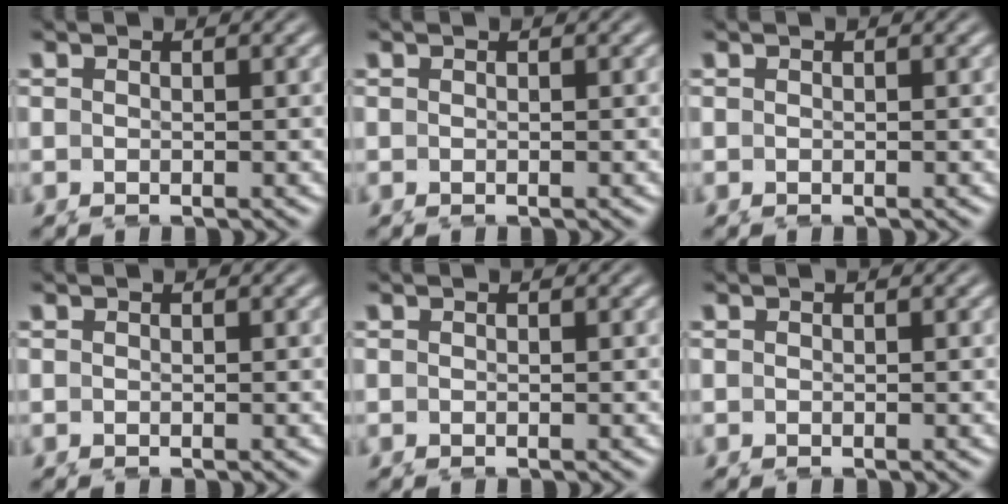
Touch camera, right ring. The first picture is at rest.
{"total": 0.0}
{"total": 0.0}
{"total": 0.0}
{"total": 0.0}
{"total": 0.0}